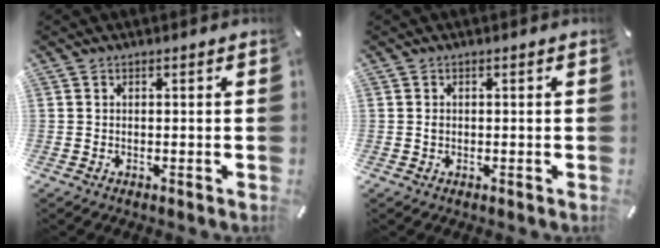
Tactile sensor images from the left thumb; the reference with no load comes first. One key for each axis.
{"total": 0.5, "fx": 0.0, "fy": 0.5, "fz": 0.3, "tx": -0.005, "ty": 0.001, "tz": -0.001}